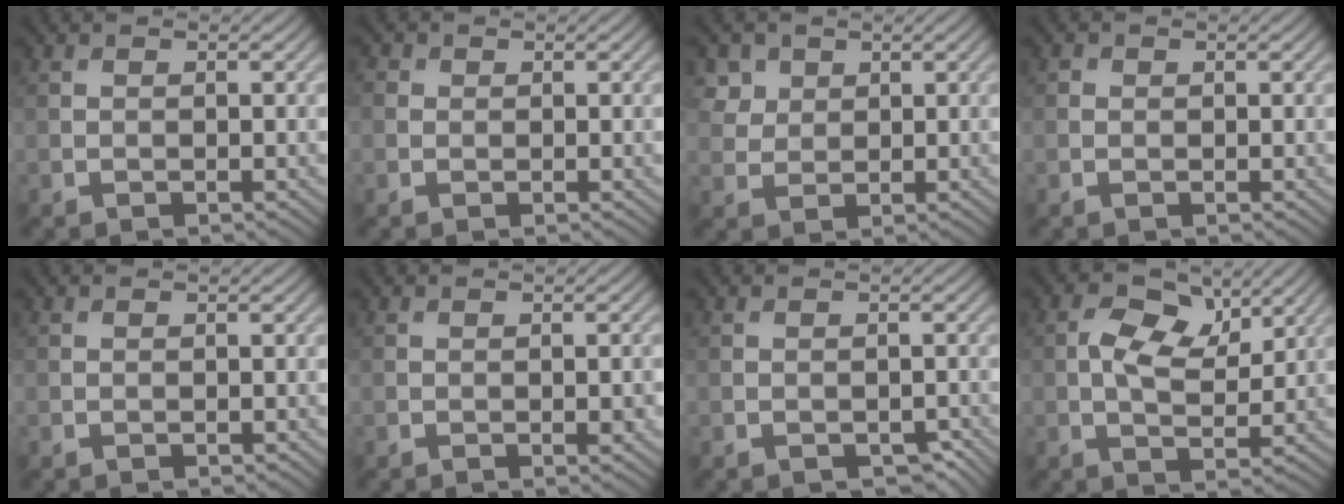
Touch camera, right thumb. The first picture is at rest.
{"total": 1.2, "force": [0.2, 1.1, 0.4], "torque": [-0.007, 0.000, 0.000]}
{"total": 3.7, "force": [2.0, 2.9, 1.1], "torque": [-0.040, -0.011, 0.052]}
{"total": 0.5, "force": [0.0, 0.5, 0.1], "torque": [0.001, -0.002, -0.003]}
{"total": 0.0}
{"total": 1.7, "force": [-0.4, 0.5, 1.5], "torque": [-0.020, 0.000, -0.004]}
{"total": 1.7, "force": [-1.0, 1.1, 1.0], "torque": [-0.019, -0.008, -0.007]}
{"total": 6.7, "force": [2.3, 3.7, 5.1], "torque": [-0.092, 0.000, 0.036]}